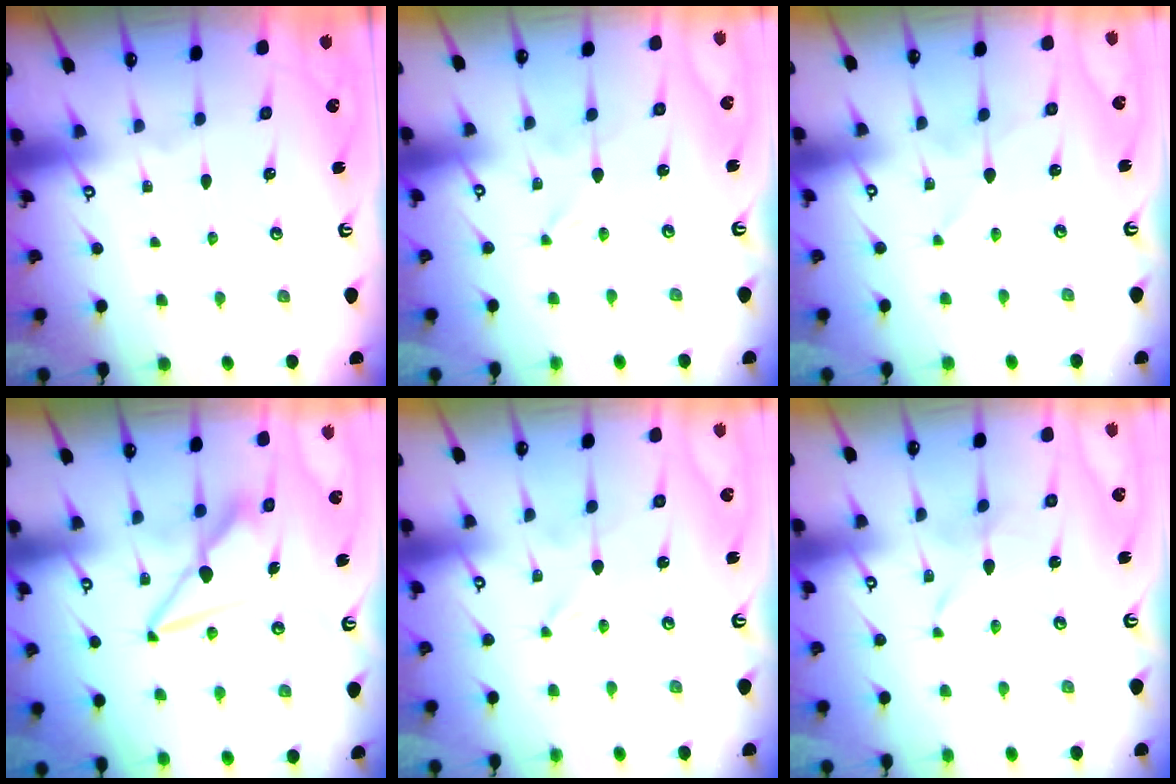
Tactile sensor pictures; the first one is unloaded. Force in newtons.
{"total": 0.0}
{"total": 1.6, "press": 1.5, "slide": 0.2}
{"total": 8.7, "press": 8.7, "slide": 0.4}
{"total": 0.0}
{"total": 1.2, "press": 1.1, "slide": 0.2}